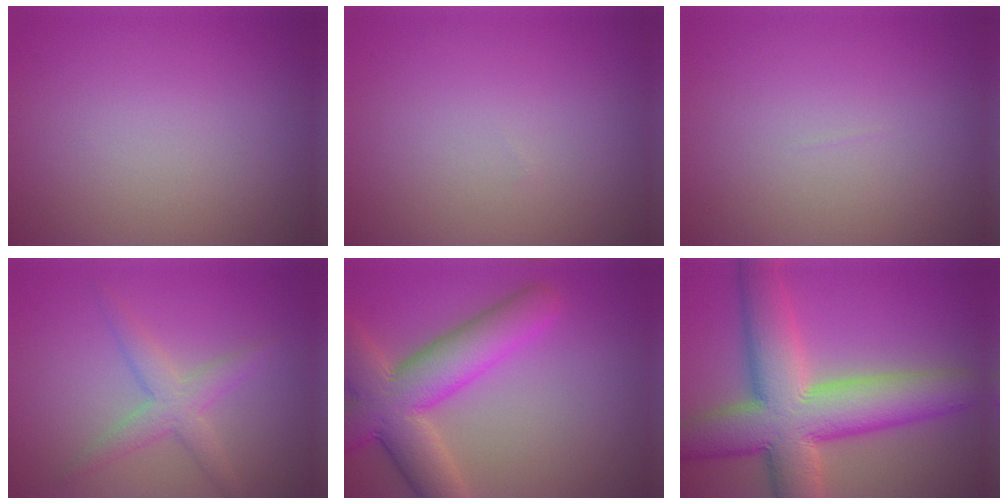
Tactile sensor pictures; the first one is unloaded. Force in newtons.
{"total": 0.0}
{"total": 0.0}
{"total": 3.0, "press": 3.0, "slide": 0.2}
{"total": 9.0, "press": 9.0, "slide": 0.6}
{"total": 12.2, "press": 12.2, "slide": 0.6}